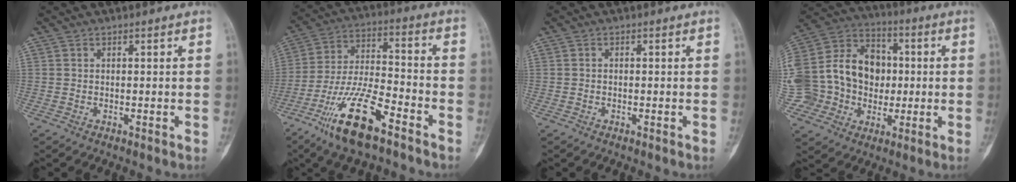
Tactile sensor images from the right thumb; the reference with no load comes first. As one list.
[{"total": 15.7, "force": [-9.8, 4.6, 11.4], "torque": [-0.220, 0.054, -0.184]}, {"total": 0.5, "force": [-0.3, 0.4, 0.2], "torque": [0.002, 0.001, -0.010]}, {"total": 25.1, "force": [-0.7, 21.1, 13.6], "torque": [-0.273, 0.059, 0.001]}]